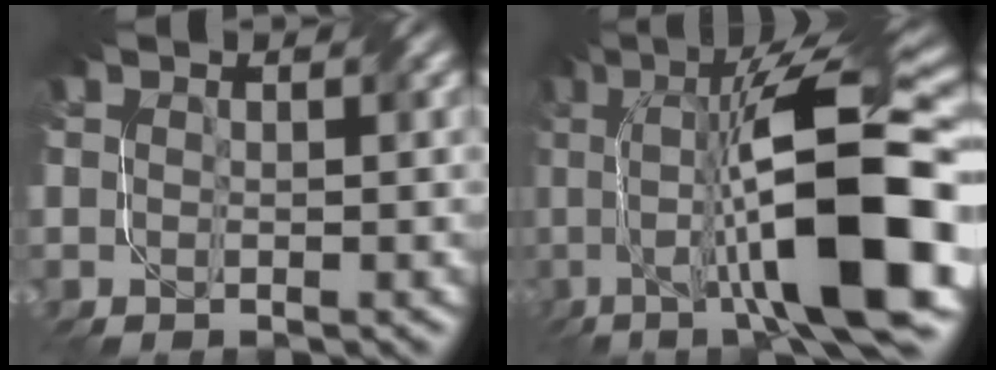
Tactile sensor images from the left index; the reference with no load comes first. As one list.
[{"total": 14.6, "force": [-1.3, 4.0, 14.0], "torque": [-0.218, 0.023, -0.022]}]